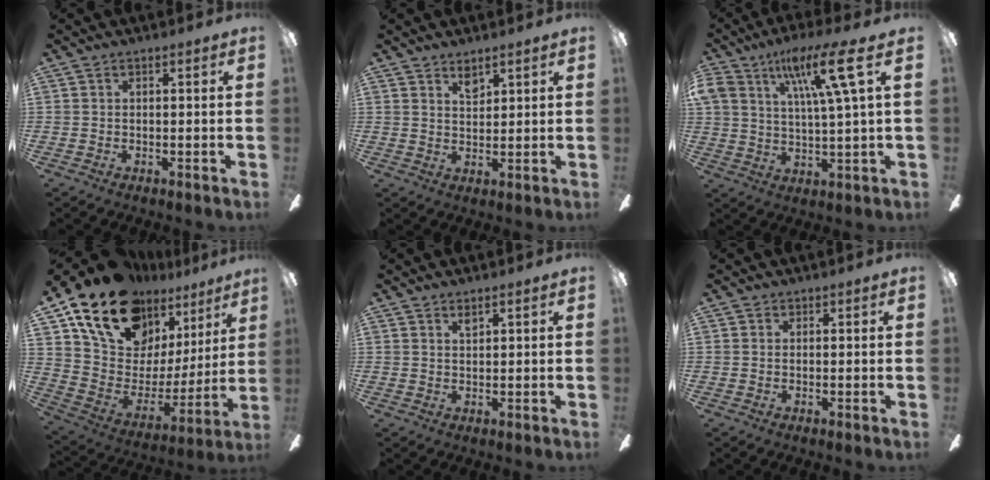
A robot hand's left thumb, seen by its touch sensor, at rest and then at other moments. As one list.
[{"total": 3.4, "force": [2.9, 1.3, 1.3], "torque": [-0.015, -0.014, 0.050]}, {"total": 14.9, "force": [7.3, 3.8, 12.4], "torque": [-0.223, -0.011, 0.117]}, {"total": 19.7, "force": [15.3, 9.6, 7.8], "torque": [-0.152, -0.107, 0.281]}, {"total": 1.5, "force": [1.3, 0.2, 0.7], "torque": [-0.017, 0.000, 0.024]}, {"total": 0.6, "force": [0.3, 0.5, 0.1], "torque": [0.006, 0.000, 0.003]}]